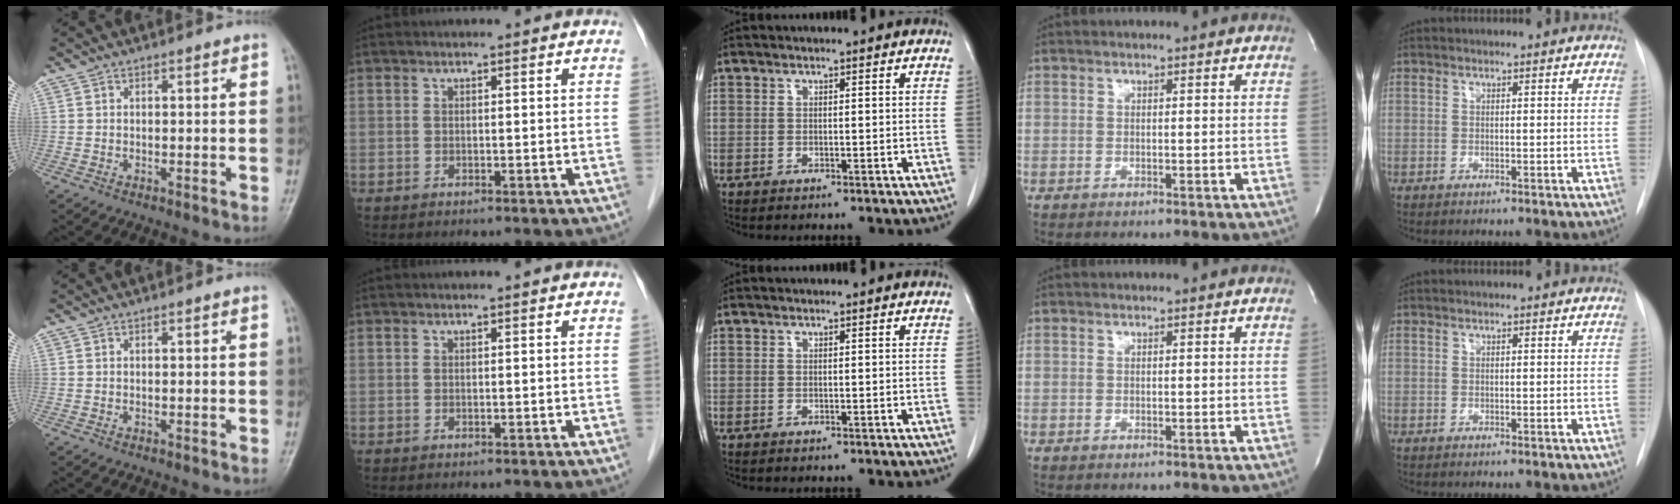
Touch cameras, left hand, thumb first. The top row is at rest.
{}